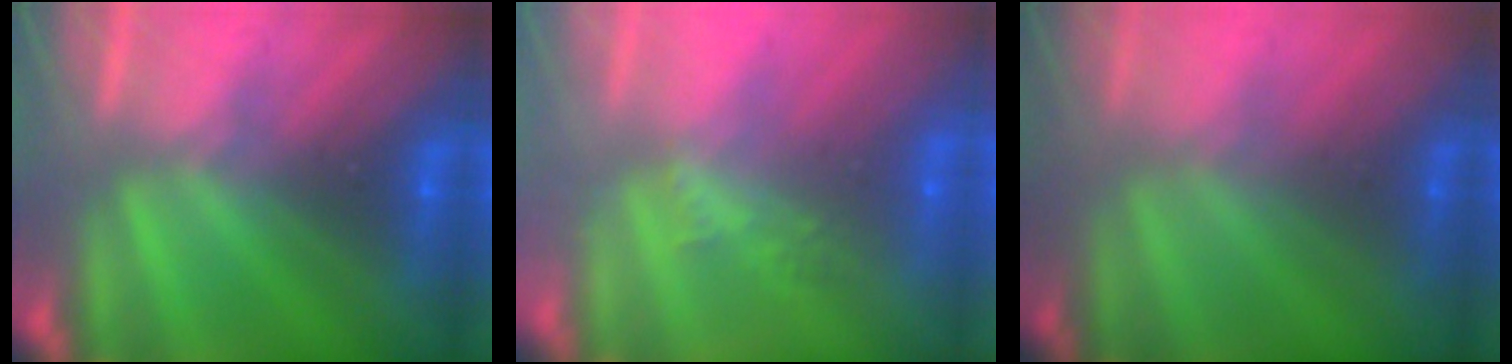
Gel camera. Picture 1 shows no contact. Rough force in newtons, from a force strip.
{"total": 2.2}
{"total": 1.8}